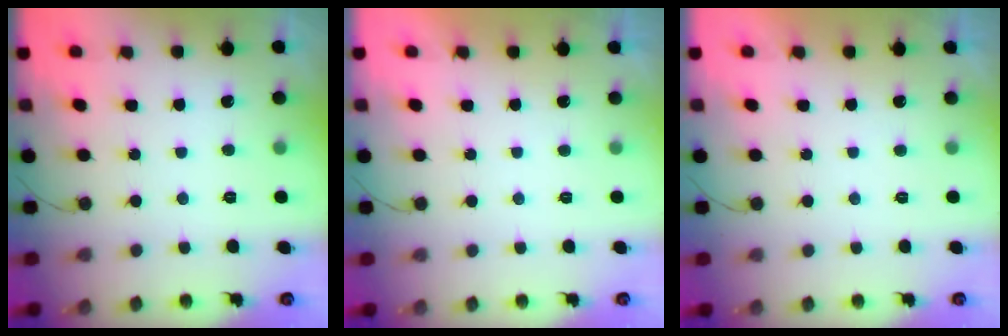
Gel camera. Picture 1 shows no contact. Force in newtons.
{"total": 0.0}
{"total": 0.0}